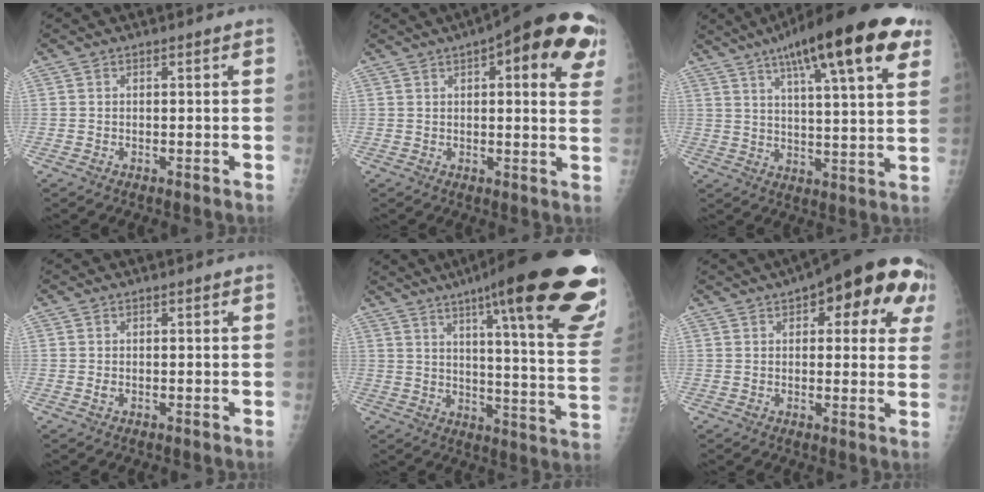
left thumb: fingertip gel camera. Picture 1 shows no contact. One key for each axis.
{"total": 19.3, "fx": 9.4, "fy": 6.3, "fz": 15.6, "tx": -0.176, "ty": -0.007, "tz": 0.105}
{"total": 23.3, "fx": 12.8, "fy": 5.1, "fz": 18.8, "tx": -0.273, "ty": -0.013, "tz": 0.185}
{"total": 0.5, "fx": -0.1, "fy": 0.4, "fz": 0.3, "tx": -0.004, "ty": 0.003, "tz": 0.002}
{"total": 31.9, "fx": 18.9, "fy": 5.1, "fz": 25.2, "tx": -0.253, "ty": -0.061, "tz": 0.254}
{"total": 19.2, "fx": 8.7, "fy": 7.9, "fz": 15.2, "tx": -0.161, "ty": 0.005, "tz": 0.103}